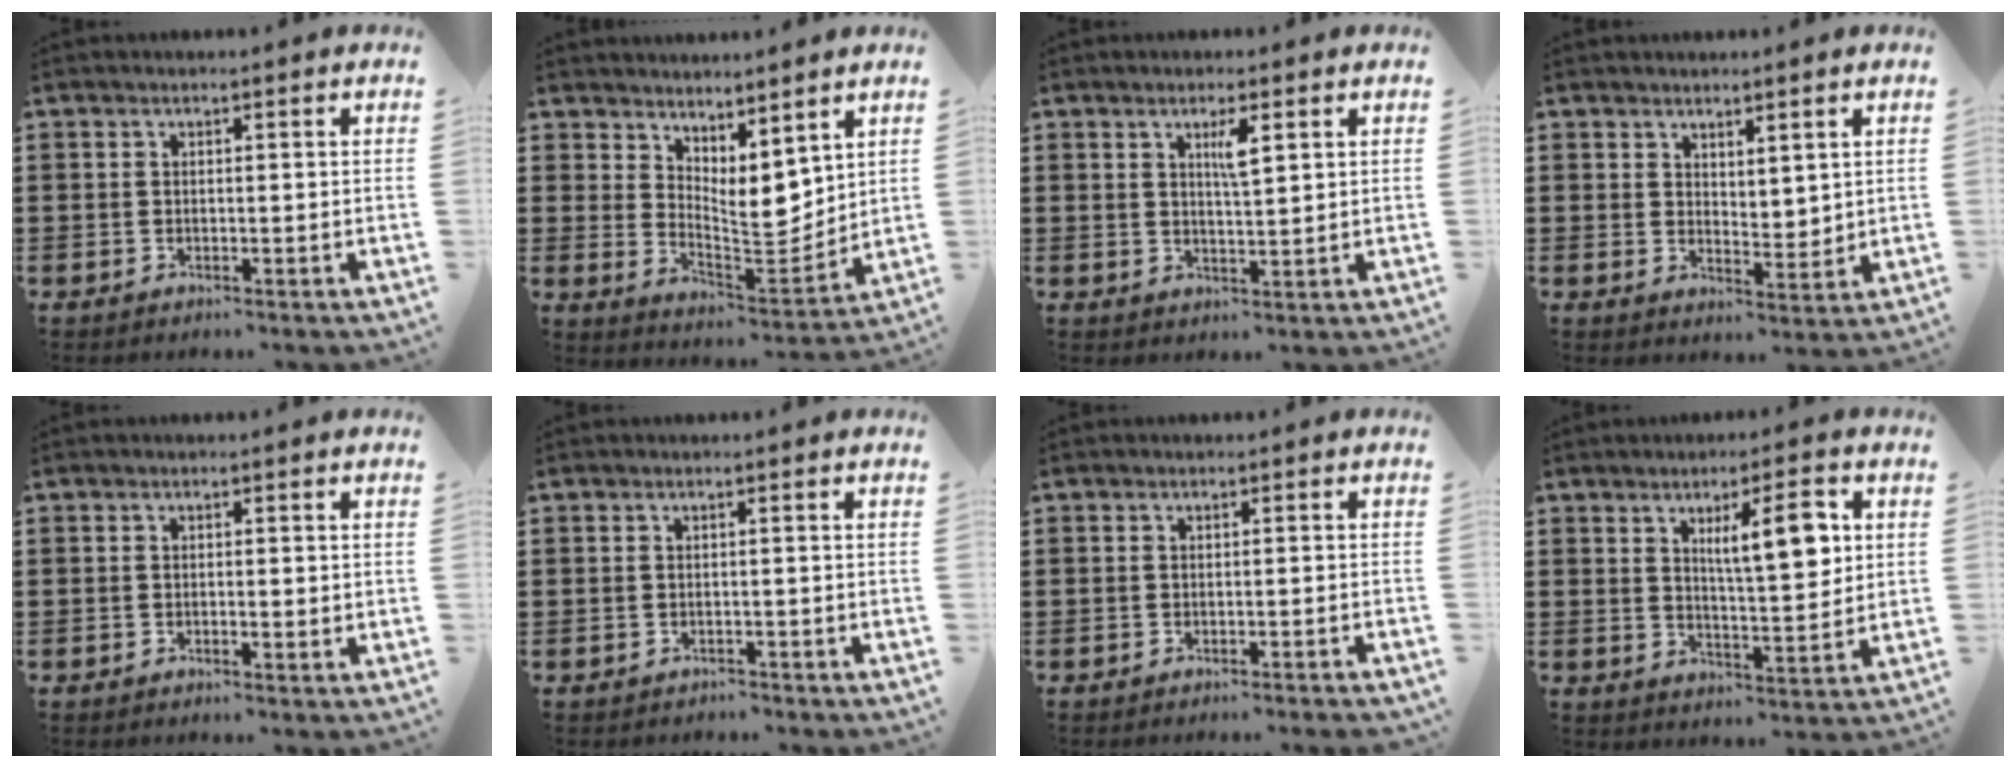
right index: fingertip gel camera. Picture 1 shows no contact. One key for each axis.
{"total": 6.2, "fx": 4.3, "fy": 2.7, "fz": 3.5, "tx": -0.067, "ty": -0.035, "tz": 0.077}
{"total": 3.1, "fx": 1.3, "fy": 0.5, "fz": 2.7, "tx": -0.049, "ty": 0.000, "tz": 0.019}
{"total": 3.1, "fx": 2.8, "fy": 1.1, "fz": 0.0, "tx": -0.007, "ty": -0.001, "tz": 0.055}
{"total": 0.7, "fx": -0.2, "fy": 0.2, "fz": 0.6, "tx": -0.013, "ty": -0.002, "tz": -0.002}
{"total": 0.8, "fx": -0.8, "fy": 0.3, "fz": -0.1, "tx": -0.001, "ty": 0.003, "tz": -0.018}
{"total": 1.0, "fx": -0.8, "fy": -0.2, "fz": 0.6, "tx": -0.010, "ty": -0.001, "tz": -0.016}
{"total": 8.5, "fx": 3.1, "fy": 2.4, "fz": 7.6, "tx": -0.127, "ty": 0.000, "tz": 0.045}